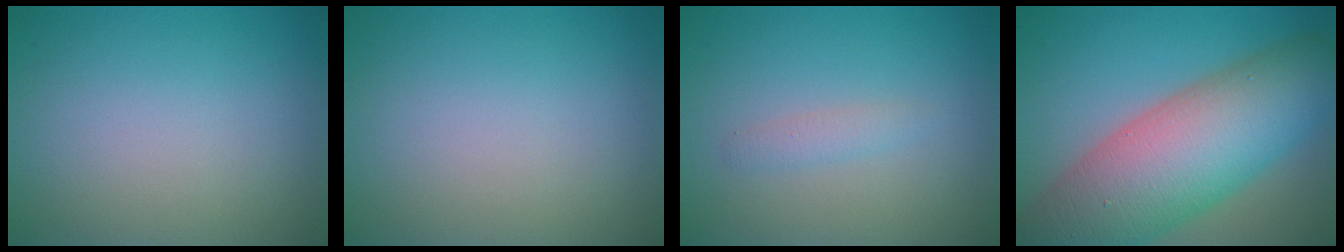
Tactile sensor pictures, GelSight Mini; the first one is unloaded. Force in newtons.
{"total": 0.0}
{"total": 1.1, "press": 1.1, "slide": 0.0}
{"total": 13.4, "press": 13.3, "slide": 0.5}